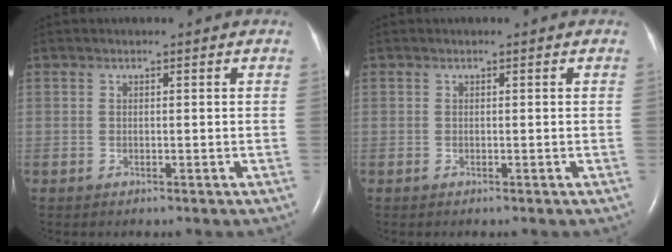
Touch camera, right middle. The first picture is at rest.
{"total": 0.0}